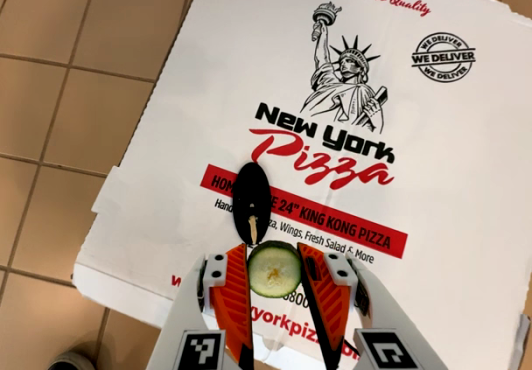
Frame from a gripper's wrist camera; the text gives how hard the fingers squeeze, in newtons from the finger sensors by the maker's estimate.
{"total": 8.1, "left": 8.1, "right": 8.0}